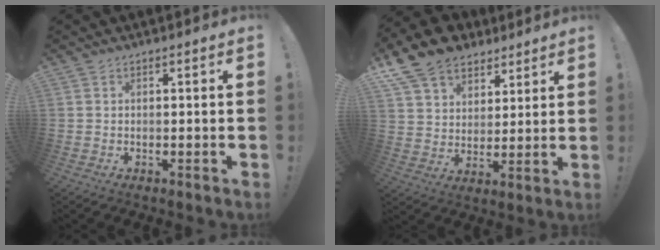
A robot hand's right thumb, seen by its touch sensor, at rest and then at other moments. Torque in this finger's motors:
{"motor_torque": [0.92, 1.02, 0.62, 0.59, 0.16]}